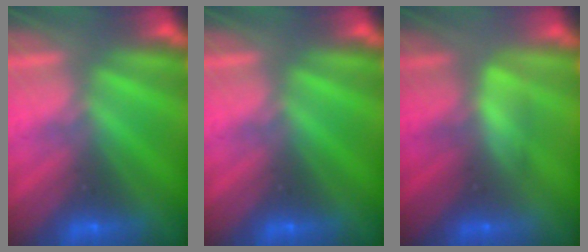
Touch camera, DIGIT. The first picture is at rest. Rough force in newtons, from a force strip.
{"total": 0.0}
{"total": 2.6}